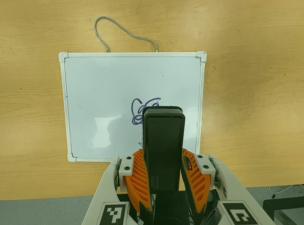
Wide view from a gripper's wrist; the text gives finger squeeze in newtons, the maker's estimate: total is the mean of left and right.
{"total": 9.5, "left": 6.9, "right": 12.0}